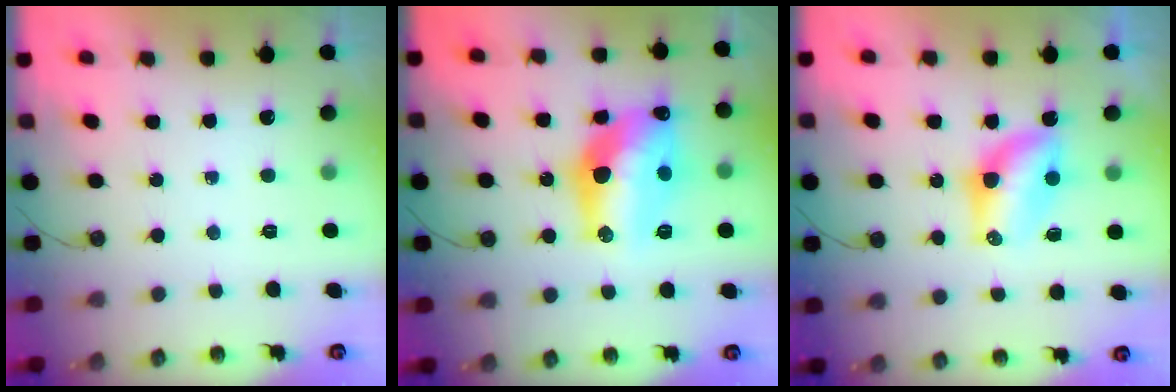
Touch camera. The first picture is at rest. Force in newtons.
{"total": 18.0, "press": 17.4, "slide": 4.7}
{"total": 7.2, "press": 7.1, "slide": 1.2}